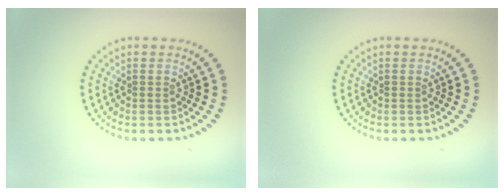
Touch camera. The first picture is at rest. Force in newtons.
{"total": 0.0}